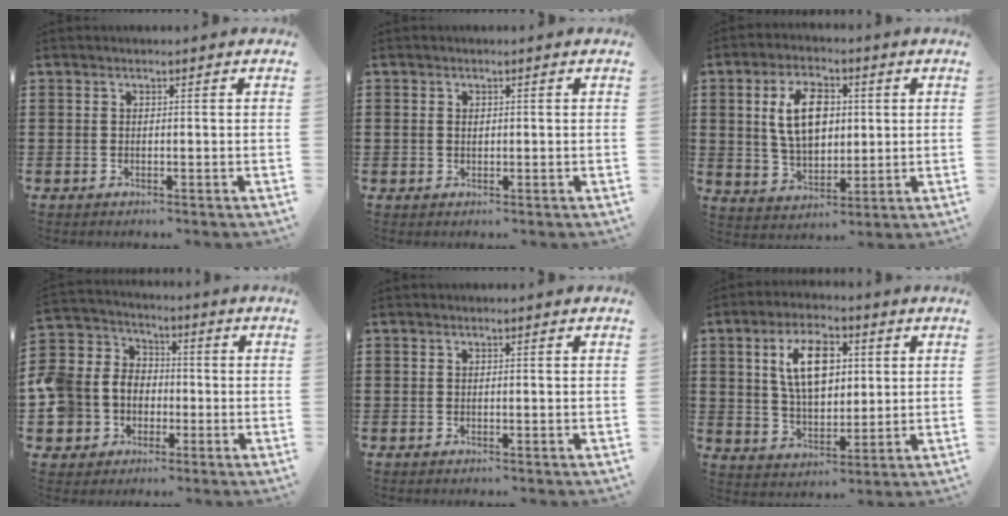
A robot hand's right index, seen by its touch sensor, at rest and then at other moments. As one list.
[{"total": 0.8, "force": [0.1, 0.7, 0.5], "torque": [-0.012, 0.003, 0.003]}, {"total": 9.5, "force": [1.8, 5.6, 7.4], "torque": [-0.152, 0.010, 0.025]}, {"total": 8.5, "force": [-1.6, 8.2, 1.9], "torque": [-0.093, 0.007, -0.032]}, {"total": 0.0}, {"total": 9.3, "force": [2.8, 5.0, 7.4], "torque": [-0.156, 0.012, 0.044]}]